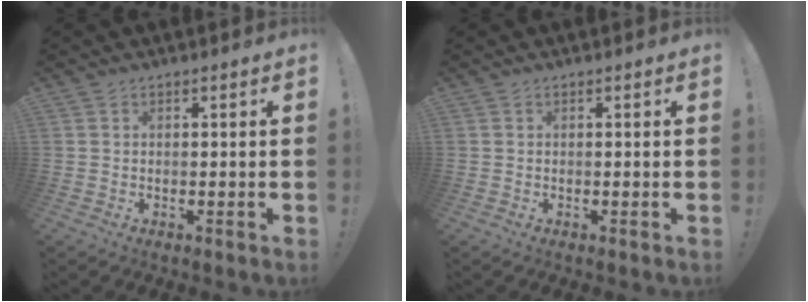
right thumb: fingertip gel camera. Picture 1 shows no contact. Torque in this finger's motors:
{"motor_torque": [-0.03, -0.13, -0.12, 0.08, -0.03]}